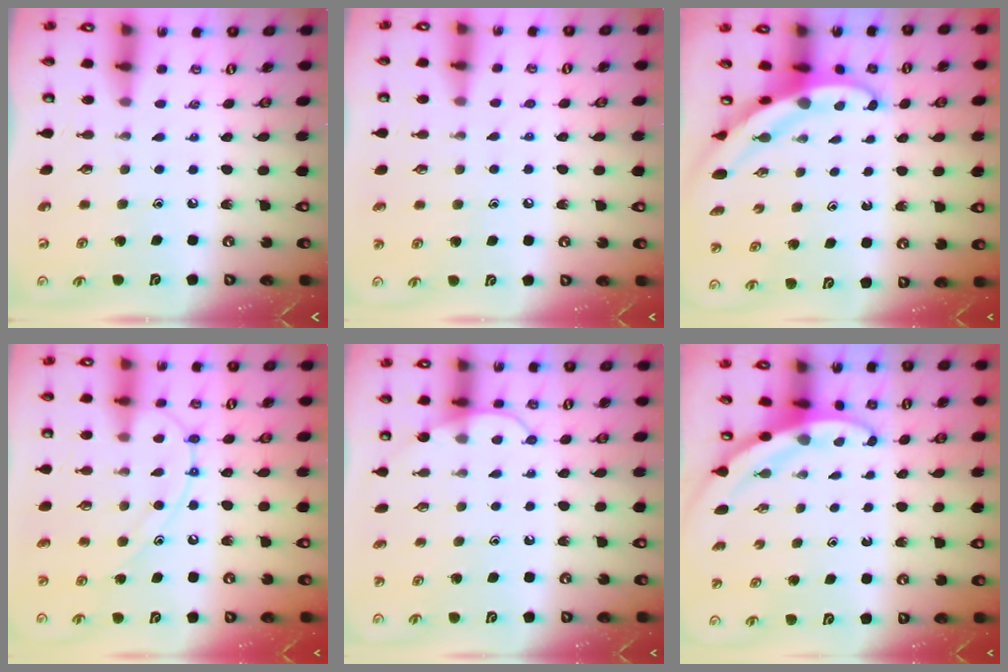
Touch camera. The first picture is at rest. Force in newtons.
{"total": 4.4, "press": 4.3, "slide": 0.5}
{"total": 5.1, "press": 5.1, "slide": 0.4}
{"total": 12.6, "press": 12.6, "slide": 1.1}
{"total": 6.6, "press": 6.6, "slide": 0.6}
{"total": 3.4, "press": 3.4, "slide": 0.2}